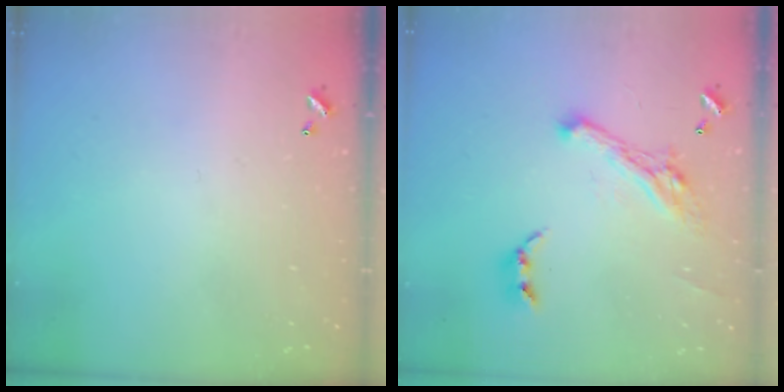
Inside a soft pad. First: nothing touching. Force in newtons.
{"total": 7.4, "press": 7.2, "slide": 1.3}